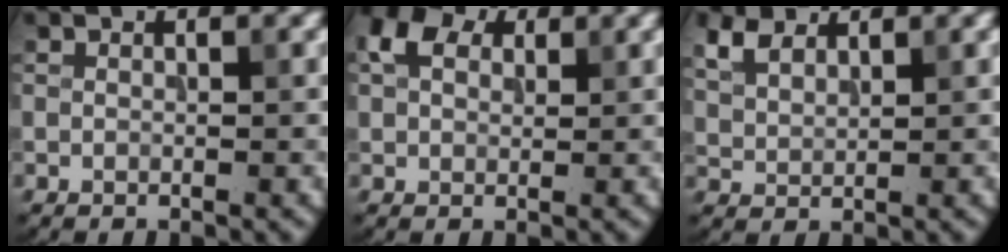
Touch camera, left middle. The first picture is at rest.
{"total": 4.9, "force": [2.2, 3.2, 2.9], "torque": [-0.068, 0.018, 0.029]}
{"total": 3.1, "force": [2.3, 1.6, 1.4], "torque": [-0.041, 0.010, 0.051]}